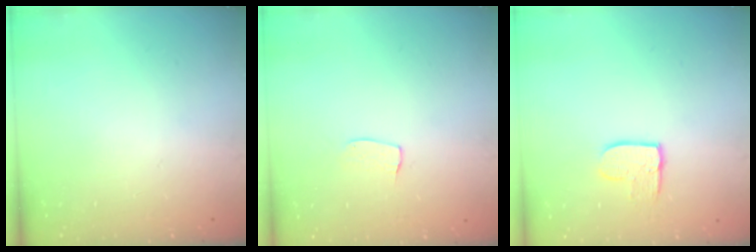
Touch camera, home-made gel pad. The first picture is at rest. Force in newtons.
{"total": 5.3, "press": 5.3, "slide": 0.3}
{"total": 7.0, "press": 7.0, "slide": 0.4}